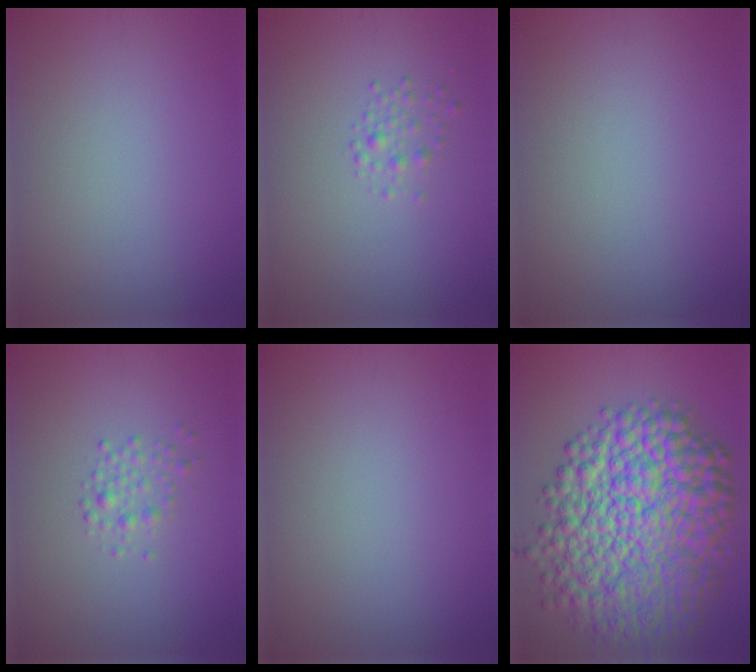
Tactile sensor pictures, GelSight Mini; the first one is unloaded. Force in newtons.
{"total": 1.3, "press": 1.3, "slide": 0.0}
{"total": 0.0}
{"total": 2.2, "press": 2.2, "slide": 0.1}
{"total": 0.0}
{"total": 15.5, "press": 15.5, "slide": 0.1}